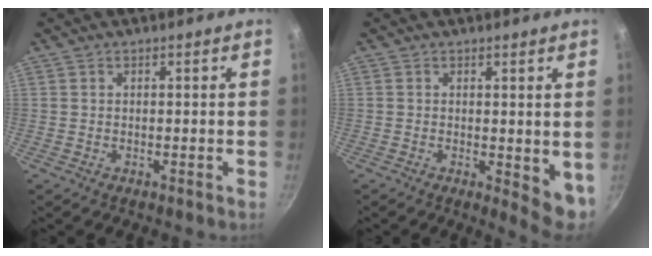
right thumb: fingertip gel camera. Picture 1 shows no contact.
{"total": 5.5, "force": [0.1, 2.4, 5.0], "torque": [-0.060, -0.010, 0.006]}